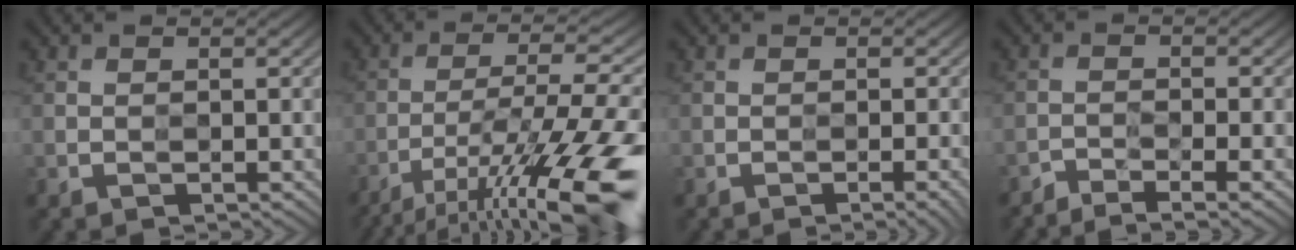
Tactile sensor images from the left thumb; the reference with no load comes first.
{"total": 17.4, "force": [-10.5, 3.9, 13.4], "torque": [-0.222, -0.012, -0.168]}
{"total": 1.9, "force": [-1.0, 0.3, 1.6], "torque": [-0.019, 0.004, -0.016]}
{"total": 4.2, "force": [-3.3, 0.6, 2.6], "torque": [-0.046, 0.000, -0.067]}